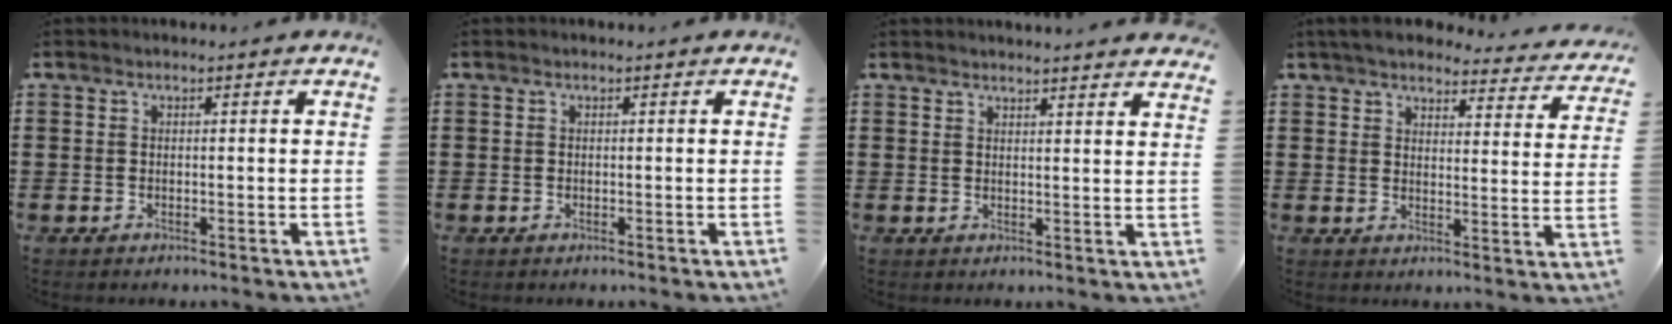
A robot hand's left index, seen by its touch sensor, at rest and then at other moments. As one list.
[{"total": 0.0}, {"total": 2.4, "force": [2.3, -0.5, 0.1], "torque": [-0.008, -0.006, 0.046]}, {"total": 4.9, "force": [4.6, 0.7, 1.7], "torque": [-0.053, -0.024, 0.079]}]